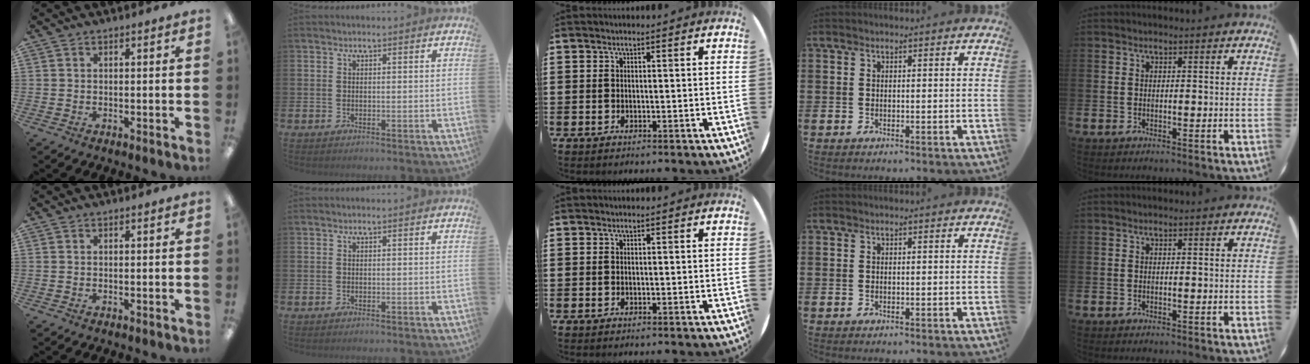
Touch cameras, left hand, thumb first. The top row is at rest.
{}